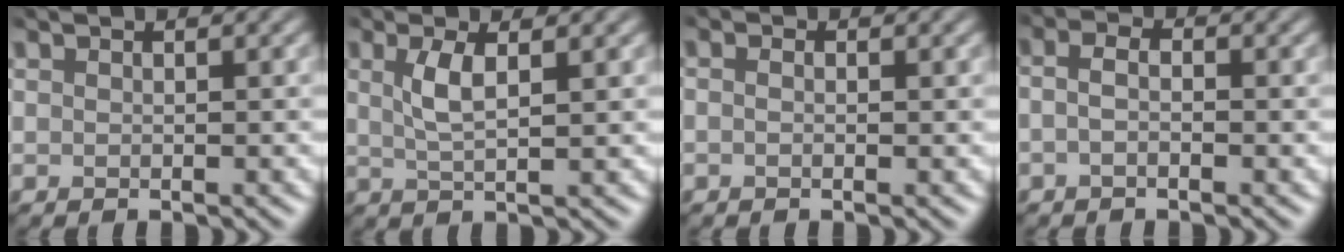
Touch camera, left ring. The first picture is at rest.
{"total": 2.1, "force": [0.2, 0.5, 2.1], "torque": [-0.040, -0.008, 0.001]}
{"total": 0.6, "force": [-0.5, 0.3, 0.1], "torque": [-0.001, -0.002, -0.013]}
{"total": 2.1, "force": [-0.9, 1.3, 1.4], "torque": [-0.011, 0.000, -0.032]}